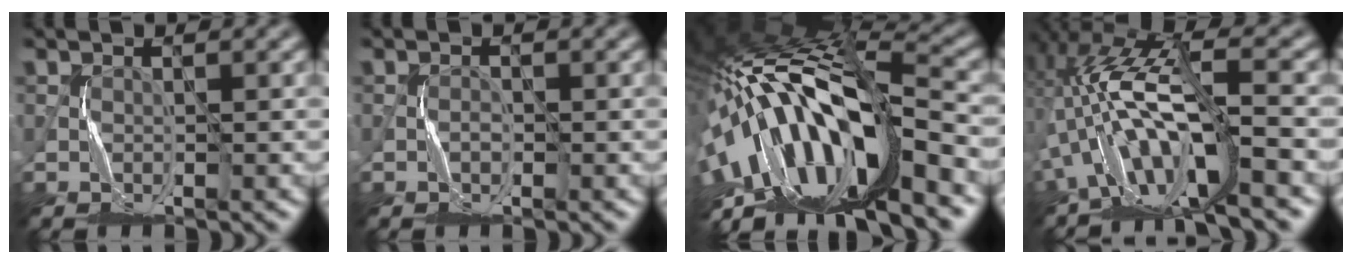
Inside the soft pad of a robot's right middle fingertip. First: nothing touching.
{"total": 0.6, "force": [-0.3, 0.3, 0.4], "torque": [-0.006, 0.003, -0.006]}
{"total": 16.5, "force": [-4.5, 6.6, 14.5], "torque": [-0.255, 0.023, -0.079]}
{"total": 11.6, "force": [-2.4, 4.2, 10.6], "torque": [-0.206, 0.015, -0.052]}